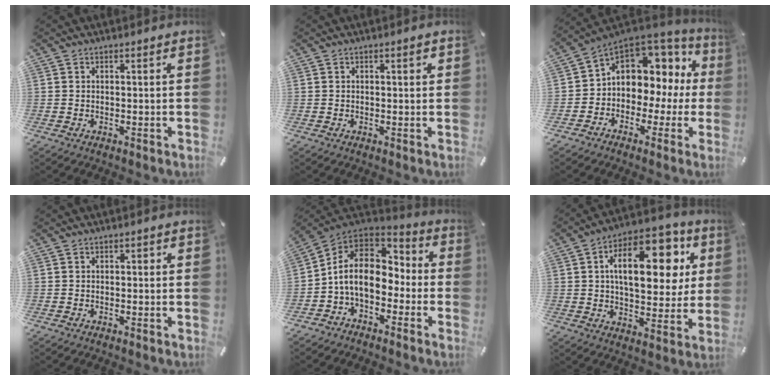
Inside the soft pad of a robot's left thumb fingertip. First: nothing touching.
{"total": 1.1, "force": [0.4, 0.3, 1.0], "torque": [-0.012, 0.001, 0.003]}
{"total": 8.2, "force": [2.8, 6.9, 3.3], "torque": [-0.054, -0.033, 0.052]}
{"total": 0.6, "force": [-0.1, 0.4, 0.4], "torque": [-0.007, 0.002, -0.004]}
{"total": 11.8, "force": [-1.8, 8.9, 7.6], "torque": [-0.159, 0.010, -0.036]}
{"total": 20.2, "force": [6.3, 10.8, 15.8], "torque": [-0.226, -0.016, 0.098]}